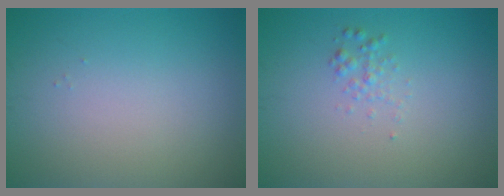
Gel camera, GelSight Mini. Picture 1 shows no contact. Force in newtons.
{"total": 1.0, "press": 1.0, "slide": 0.0}